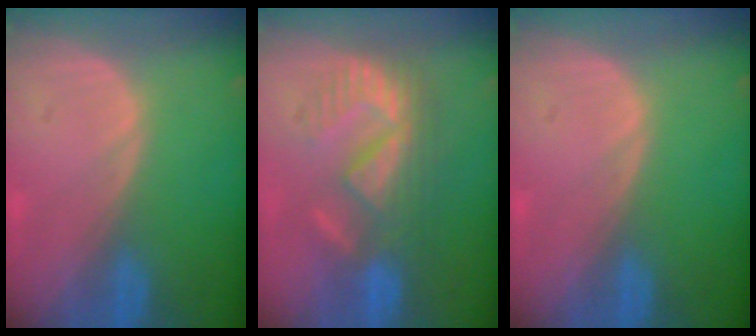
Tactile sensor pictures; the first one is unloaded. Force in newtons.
{"total": 8.5, "press": 8.3, "slide": 1.8}
{"total": 0.0}